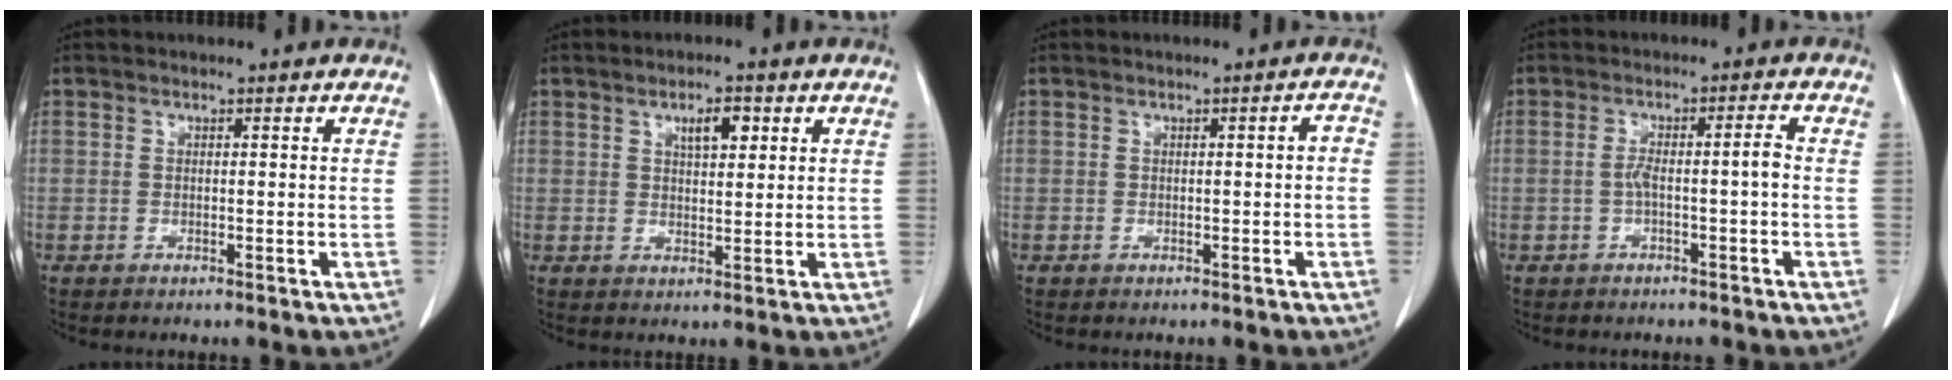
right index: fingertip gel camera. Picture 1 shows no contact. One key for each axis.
{"total": 3.8, "fx": 1.8, "fy": 1.3, "fz": 3.1, "tx": -0.049, "ty": -0.001, "tz": 0.030}
{"total": 1.1, "fx": -0.3, "fy": 0.3, "fz": 1.0, "tx": -0.009, "ty": 0.004, "tz": -0.003}
{"total": 3.4, "fx": -0.9, "fy": 0.0, "fz": 3.3, "tx": -0.057, "ty": 0.013, "tz": -0.012}